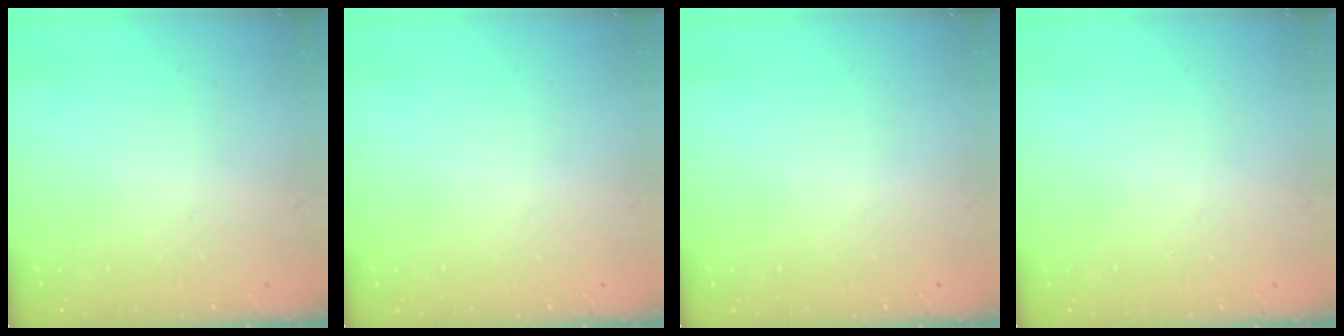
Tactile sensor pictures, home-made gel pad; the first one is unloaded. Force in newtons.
{"total": 0.0}
{"total": 0.0}
{"total": 0.0}